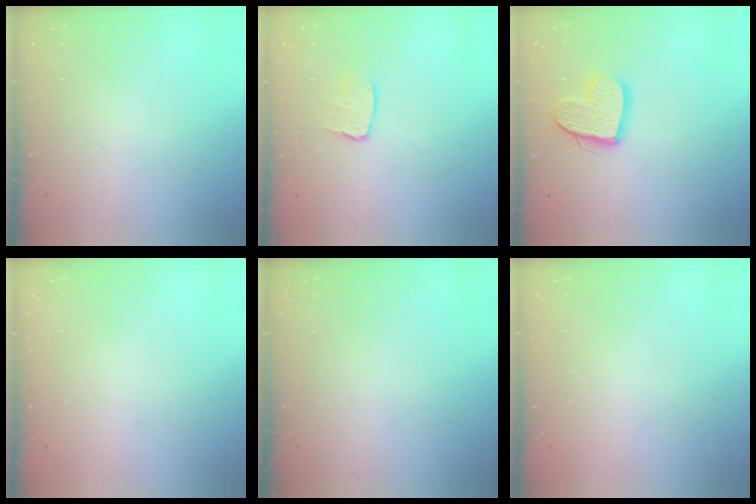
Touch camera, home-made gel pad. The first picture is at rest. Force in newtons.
{"total": 6.1, "press": 6.0, "slide": 0.4}
{"total": 12.9, "press": 12.9, "slide": 1.0}
{"total": 0.0}
{"total": 0.0}
{"total": 0.0}